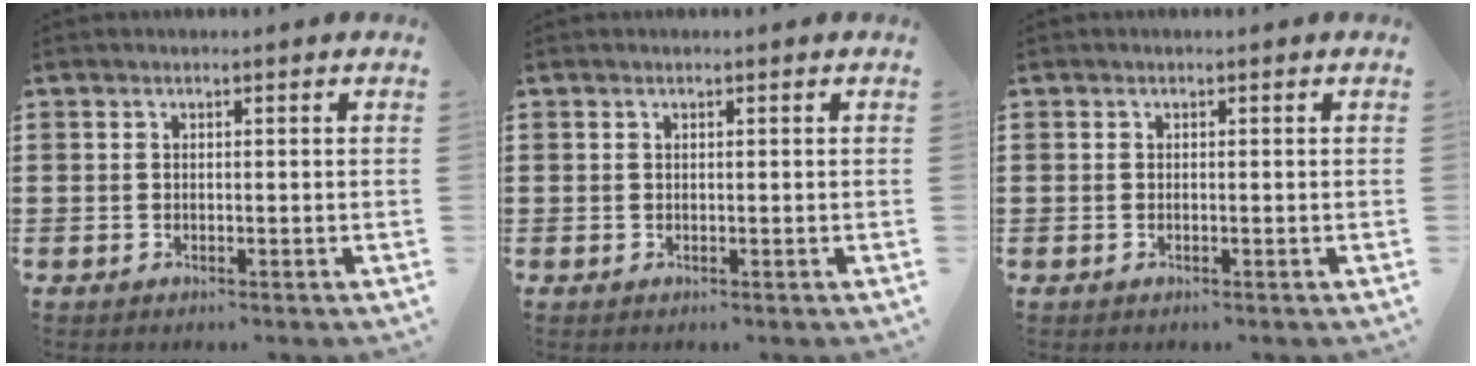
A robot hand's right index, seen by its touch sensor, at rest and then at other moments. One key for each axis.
{"total": 0.0}
{"total": 0.0}